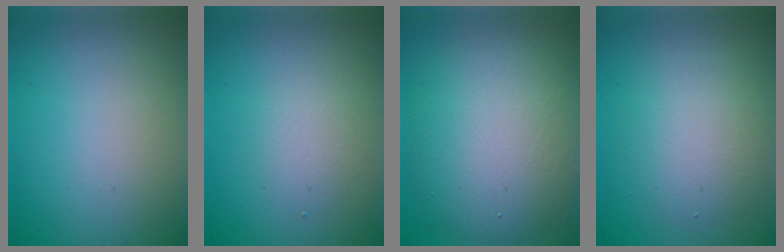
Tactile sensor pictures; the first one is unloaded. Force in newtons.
{"total": 1.6, "press": 1.6, "slide": 0.2}
{"total": 10.5, "press": 10.5, "slide": 0.1}
{"total": 3.7, "press": 3.7, "slide": 0.0}